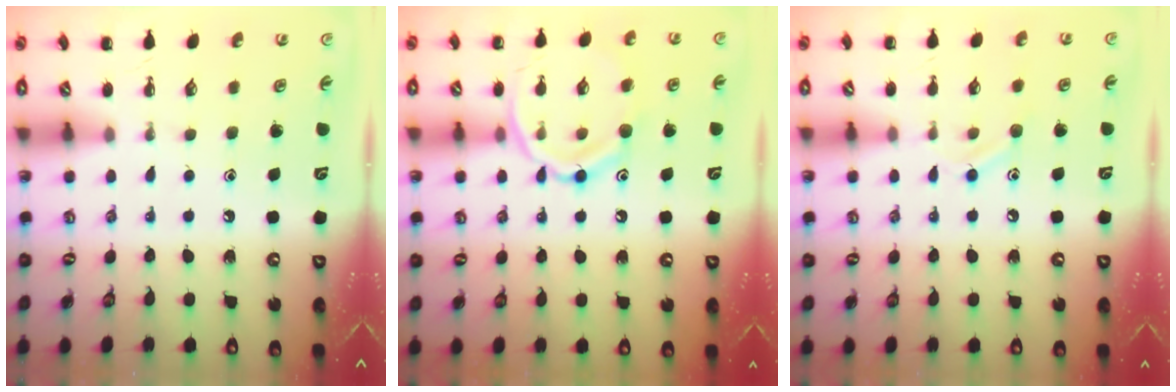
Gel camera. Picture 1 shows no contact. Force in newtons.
{"total": 13.6, "press": 13.5, "slide": 0.9}
{"total": 7.6, "press": 7.5, "slide": 1.4}